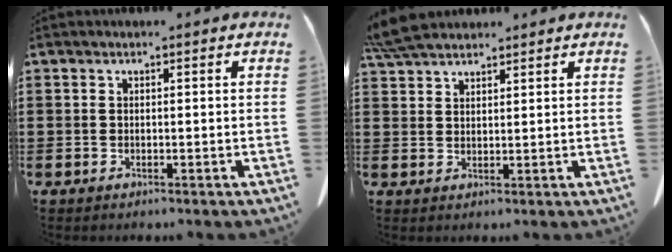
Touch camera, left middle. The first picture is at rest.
{"total": 5.2, "force": [4.7, 1.1, 2.0], "torque": [-0.053, -0.007, 0.092]}